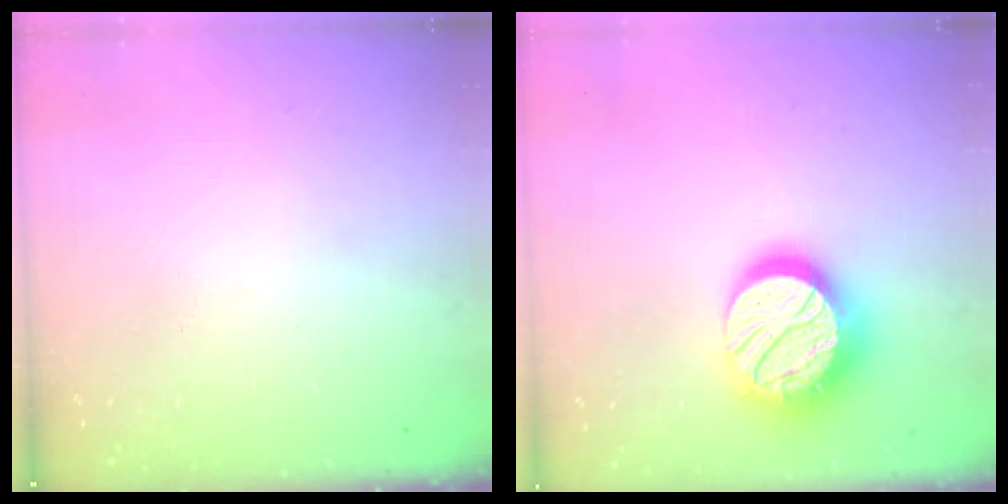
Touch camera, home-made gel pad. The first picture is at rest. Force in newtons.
{"total": 17.6, "press": 17.6, "slide": 1.0}